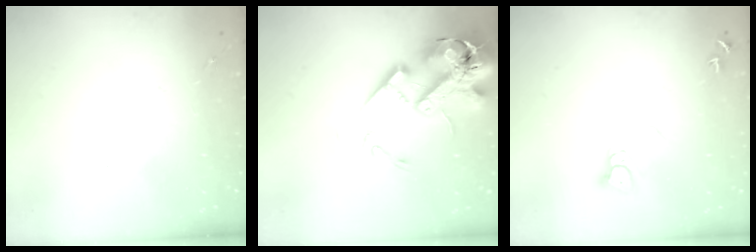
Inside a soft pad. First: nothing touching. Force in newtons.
{"total": 20.8, "press": 20.5, "slide": 3.5}
{"total": 4.6, "press": 4.5, "slide": 0.5}